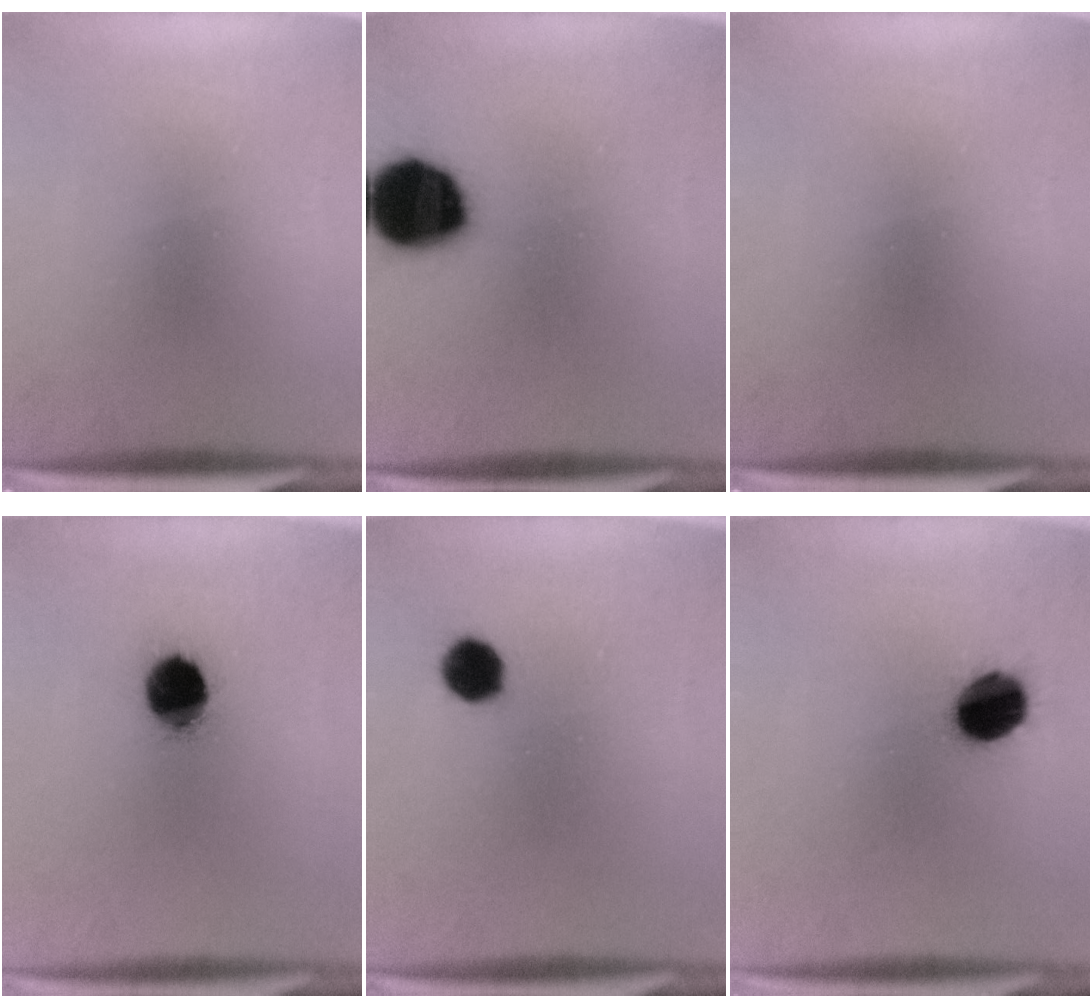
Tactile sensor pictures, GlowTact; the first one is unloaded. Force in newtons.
{"total": 15.9}
{"total": 0.0}
{"total": 10.7}
{"total": 5.3}
{"total": 10.7}